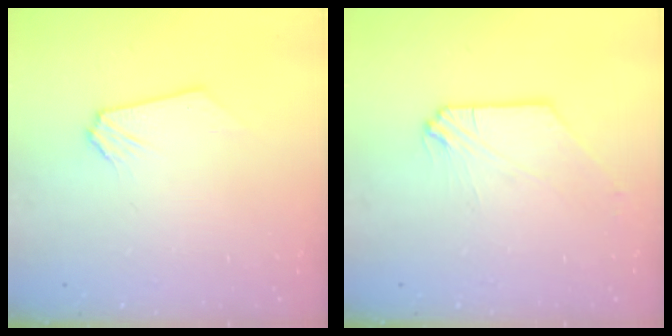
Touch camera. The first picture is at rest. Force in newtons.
{"total": 0.9, "press": 0.9, "slide": 0.1}